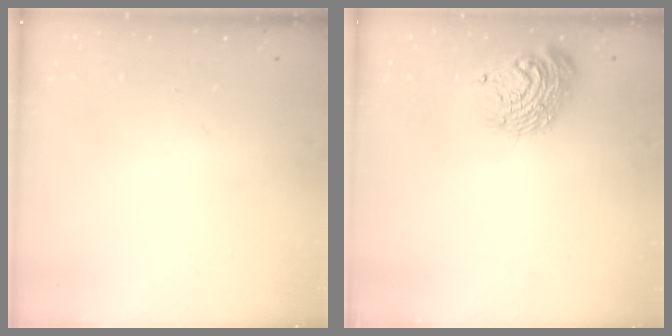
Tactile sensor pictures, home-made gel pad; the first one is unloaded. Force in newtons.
{"total": 11.9, "press": 11.8, "slide": 1.1}